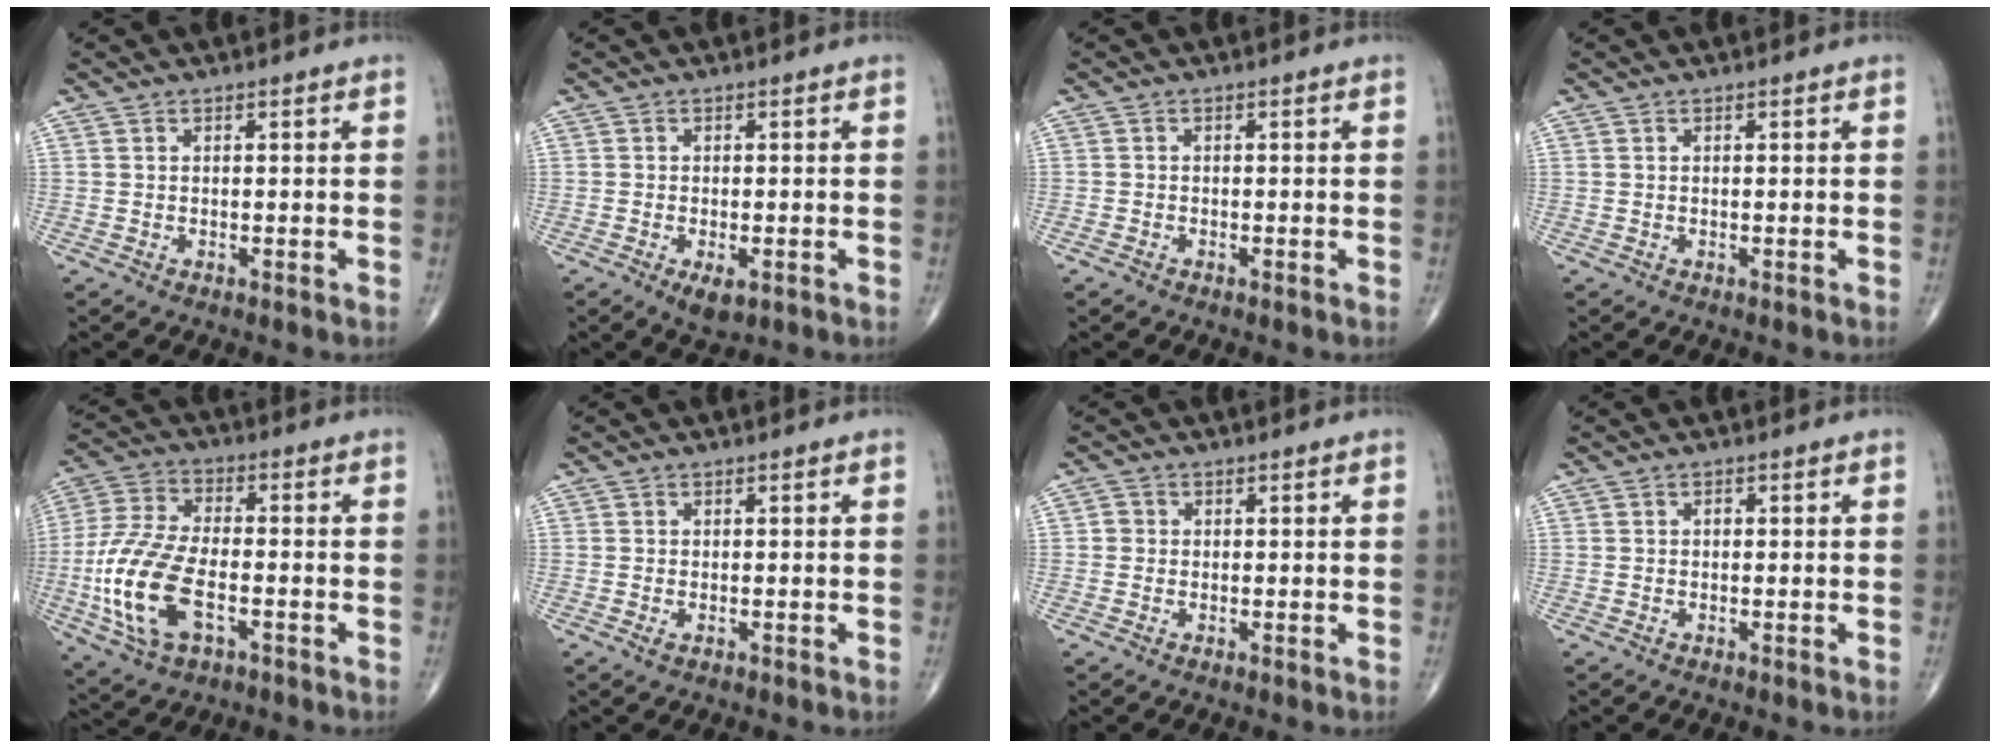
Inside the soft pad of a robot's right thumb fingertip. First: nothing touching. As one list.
[{"total": 4.9, "force": [-2.0, 2.1, 4.0], "torque": [-0.066, -0.009, -0.026]}, {"total": 0.8, "force": [-0.6, 0.5, 0.1], "torque": [-0.004, 0.001, -0.014]}, {"total": 0.0}, {"total": 16.4, "force": [-4.4, 8.3, 13.5], "torque": [-0.296, 0.014, -0.081]}, {"total": 1.0, "force": [-0.3, 0.5, 0.8], "torque": [-0.017, -0.004, -0.006]}, {"total": 1.4, "force": [-0.1, 1.4, 0.4], "torque": [0.001, 0.004, -0.003]}, {"total": 0.6, "force": [0.0, 0.4, 0.3], "torque": [-0.002, 0.001, -0.004]}]